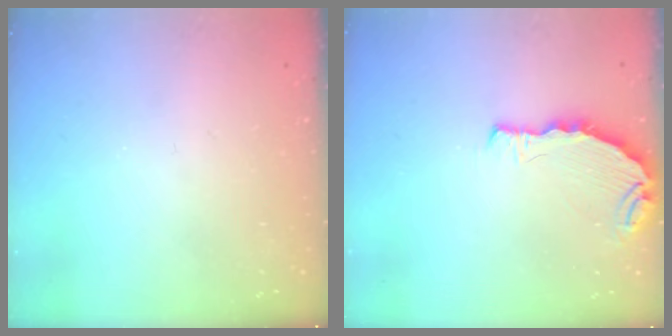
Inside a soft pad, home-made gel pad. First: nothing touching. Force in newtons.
{"total": 7.4, "press": 5.7, "slide": 4.7}